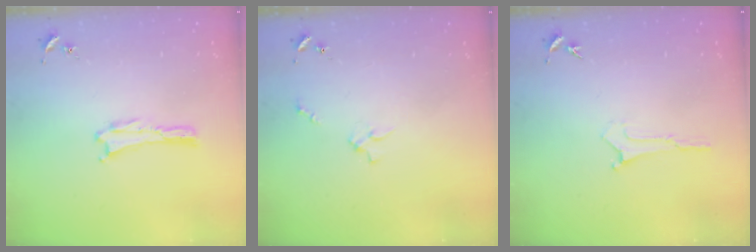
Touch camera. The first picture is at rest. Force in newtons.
{"total": 2.0, "press": 2.0, "slide": 0.2}
{"total": 0.0}